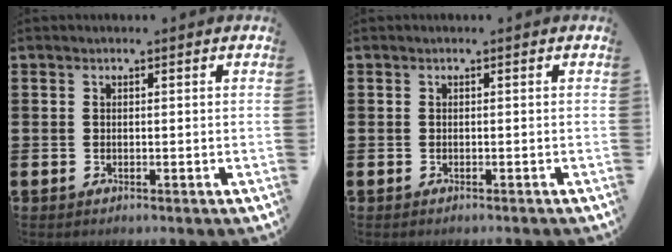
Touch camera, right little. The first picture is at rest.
{"total": 0.0}